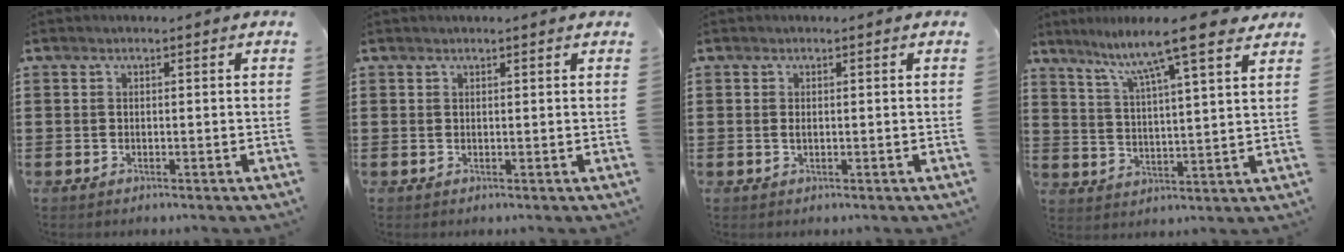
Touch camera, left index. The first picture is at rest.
{"total": 0.6, "force": [0.6, 0.0, 0.2], "torque": [-0.005, 0.000, 0.012]}
{"total": 0.7, "force": [0.1, 0.3, 0.6], "torque": [-0.014, 0.000, 0.003]}
{"total": 9.7, "force": [7.7, 0.5, 5.9], "torque": [-0.123, -0.037, 0.125]}